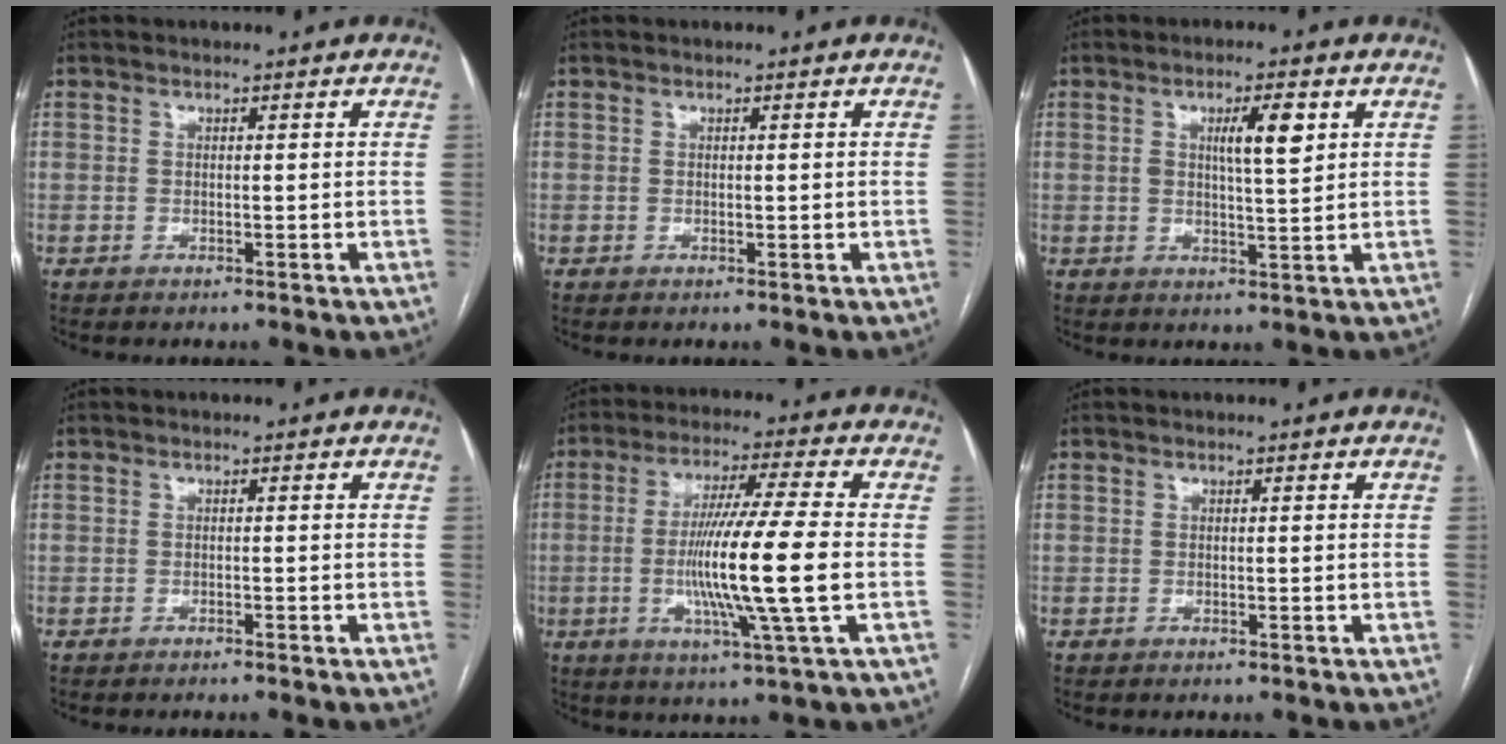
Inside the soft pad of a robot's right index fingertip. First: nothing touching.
{"total": 0.0}
{"total": 5.4, "force": [1.8, 0.7, 5.0], "torque": [-0.086, 0.005, 0.031]}
{"total": 0.7, "force": [-0.6, -0.2, 0.4], "torque": [-0.007, 0.002, -0.011]}
{"total": 14.1, "force": [-1.9, -1.1, 13.9], "torque": [-0.261, -0.014, -0.041]}
{"total": 0.0}